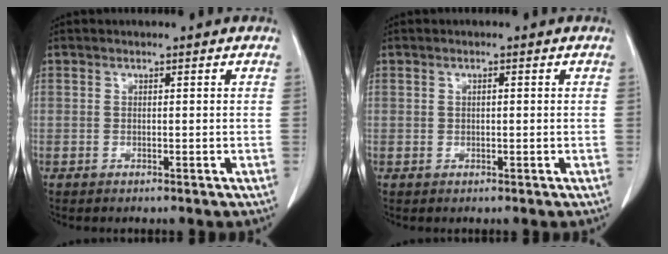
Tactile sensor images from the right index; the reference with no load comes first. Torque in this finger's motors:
{"motor_torque": [-0.01, -0.01, 0.07, 0.00]}